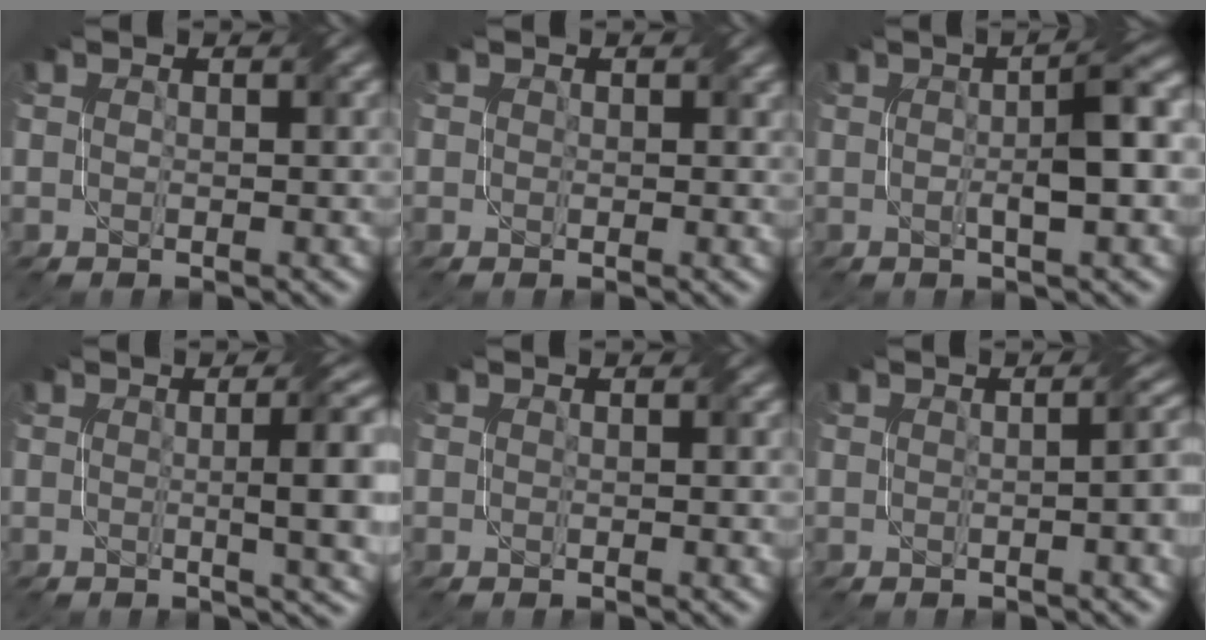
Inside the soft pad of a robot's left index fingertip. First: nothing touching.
{"total": 0.9, "force": [0.5, 0.6, 0.3], "torque": [-0.003, 0.000, 0.007]}
{"total": 5.2, "force": [0.2, 0.8, 5.2], "torque": [-0.076, 0.012, 0.001]}
{"total": 8.0, "force": [0.7, 2.3, 7.6], "torque": [-0.067, 0.009, 0.010]}
{"total": 0.5, "force": [0.2, 0.1, 0.5], "torque": [-0.005, 0.001, 0.003]}
{"total": 4.2, "force": [0.1, 1.5, 4.0], "torque": [-0.026, 0.013, 0.005]}